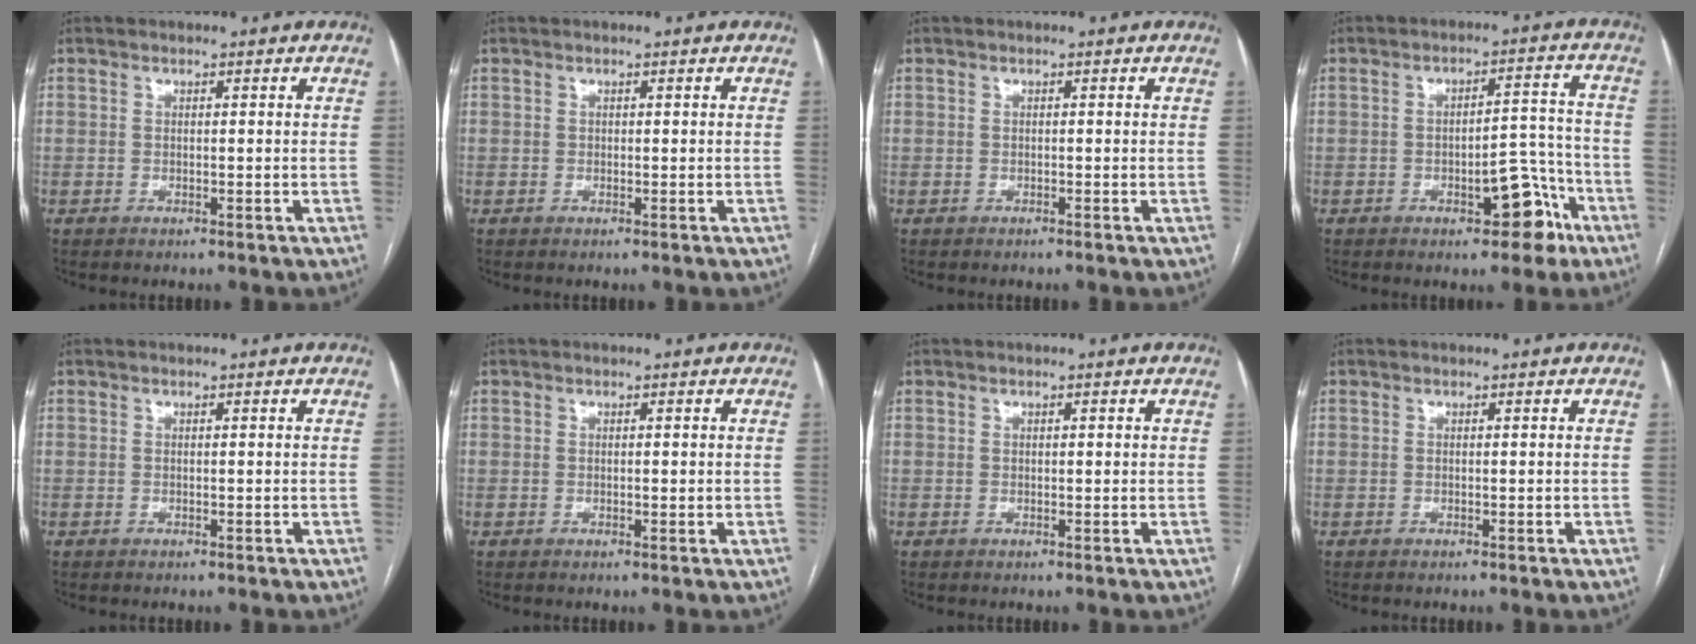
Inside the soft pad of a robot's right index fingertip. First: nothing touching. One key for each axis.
{"total": 0.0}
{"total": 0.0}
{"total": 8.1, "fx": -4.4, "fy": 3.0, "fz": 6.1, "tx": -0.070, "ty": 0.022, "tz": -0.056}
{"total": 0.0}
{"total": 0.7, "fx": 0.0, "fy": 0.3, "fz": 0.7, "tx": -0.011, "ty": -0.001, "tz": 0.001}
{"total": 0.7, "fx": 0.3, "fy": 0.2, "fz": 0.6, "tx": -0.008, "ty": 0.001, "tz": 0.003}
{"total": 0.0}